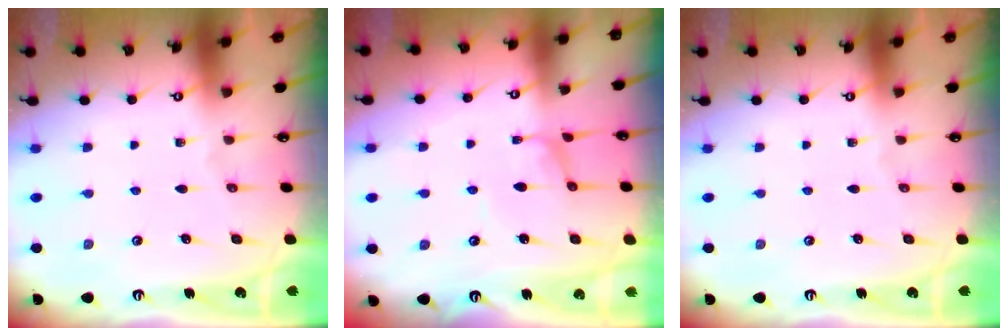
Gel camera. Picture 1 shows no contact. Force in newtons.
{"total": 0.9, "press": 0.7, "slide": 0.5}
{"total": 0.0}